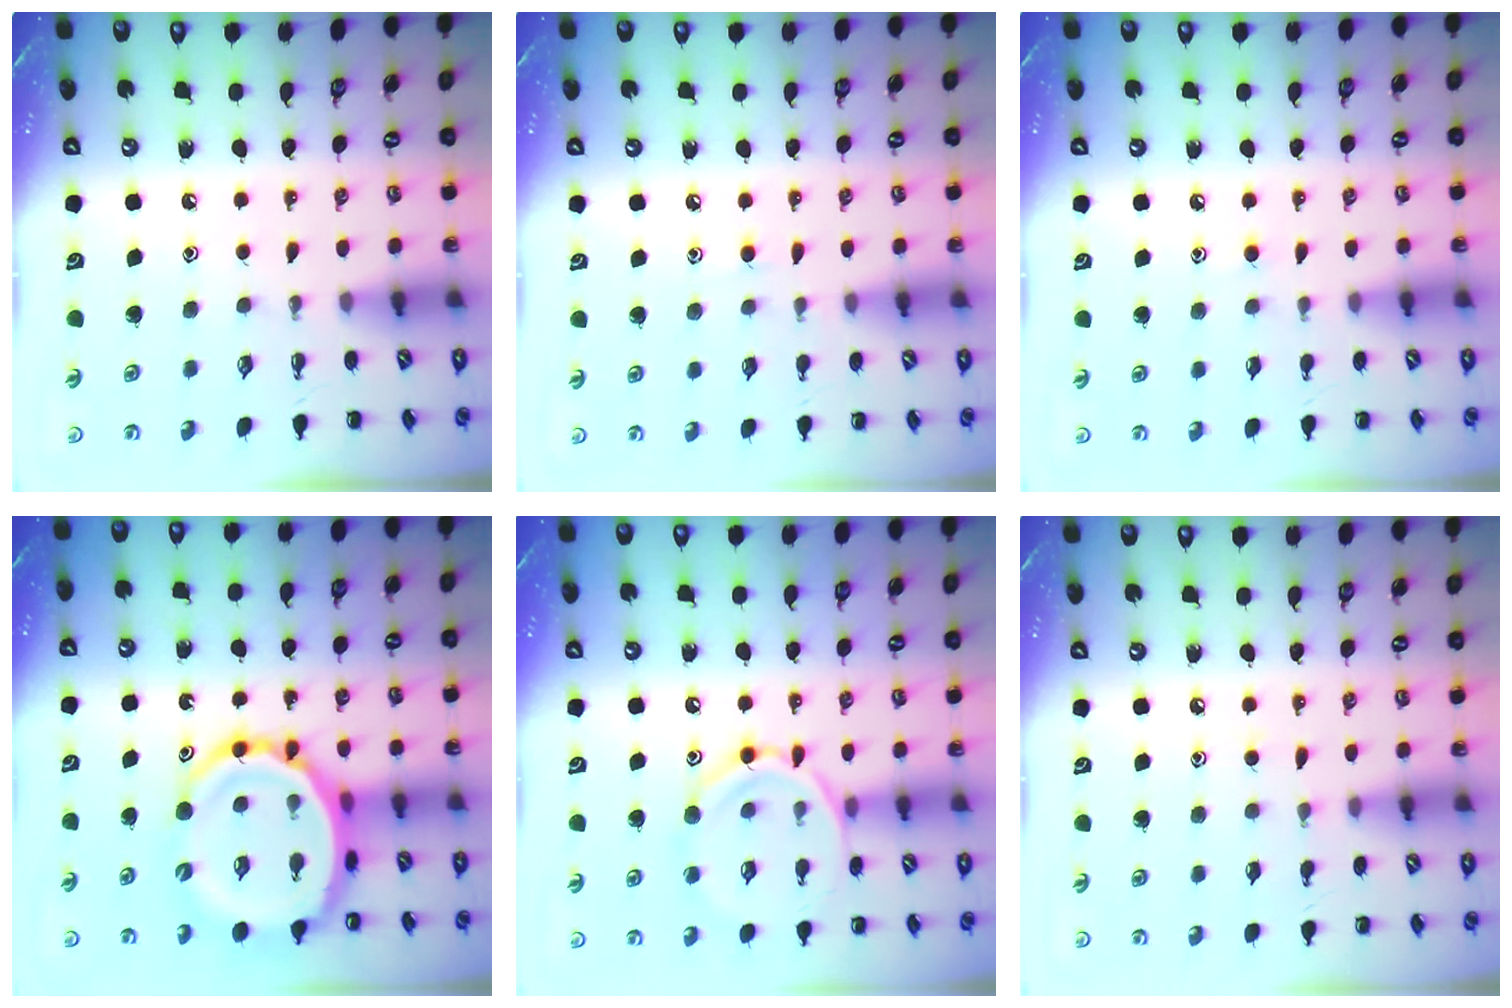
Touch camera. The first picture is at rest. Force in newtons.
{"total": 5.8, "press": 5.4, "slide": 2.1}
{"total": 5.7, "press": 5.4, "slide": 1.9}
{"total": 15.9, "press": 15.4, "slide": 3.9}
{"total": 12.4, "press": 12.3, "slide": 1.1}
{"total": 5.5, "press": 5.2, "slide": 1.8}